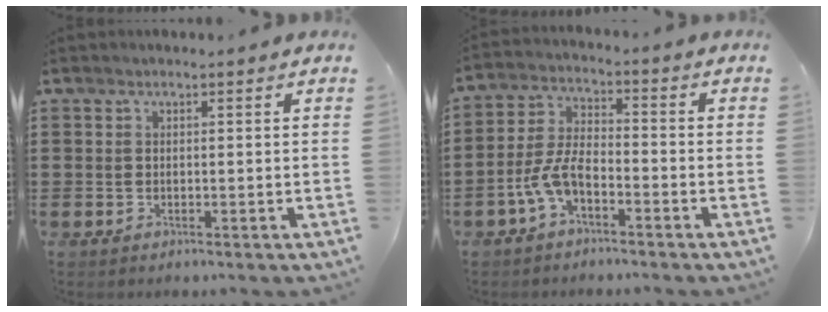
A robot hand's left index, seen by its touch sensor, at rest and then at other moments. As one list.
[{"total": 6.4, "force": [-3.8, 2.4, 4.6], "torque": [-0.114, -0.002, -0.078]}]